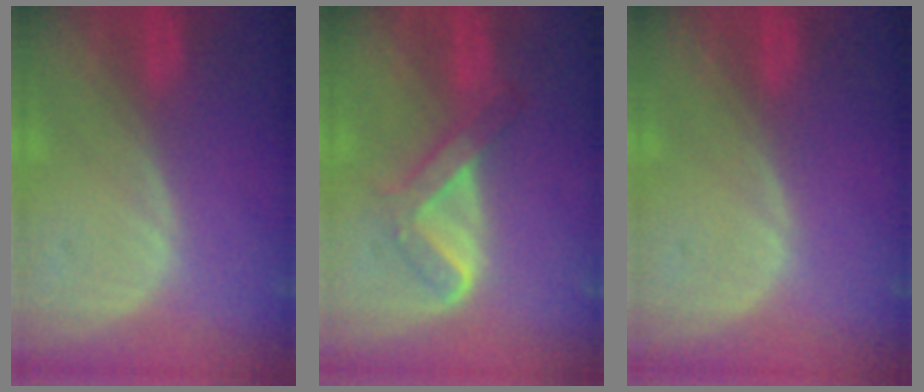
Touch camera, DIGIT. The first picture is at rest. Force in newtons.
{"total": 5.2, "press": 5.0, "slide": 1.5}
{"total": 0.0}